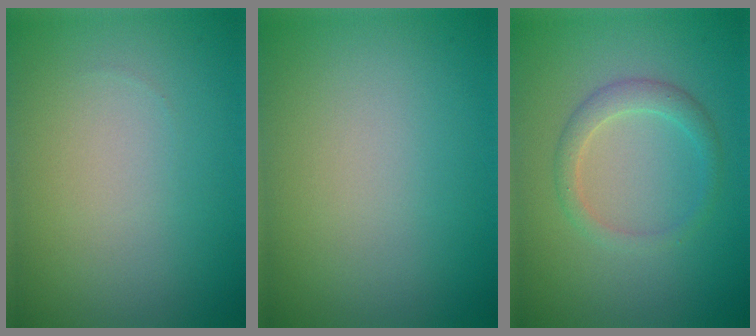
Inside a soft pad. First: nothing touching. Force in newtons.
{"total": 0.0}
{"total": 2.0, "press": 2.0, "slide": 0.1}